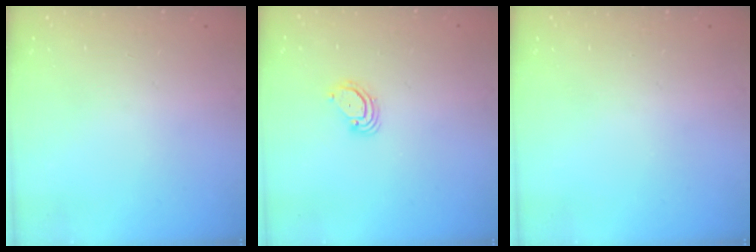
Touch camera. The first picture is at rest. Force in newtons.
{"total": 3.2, "press": 3.2, "slide": 0.2}
{"total": 0.0}